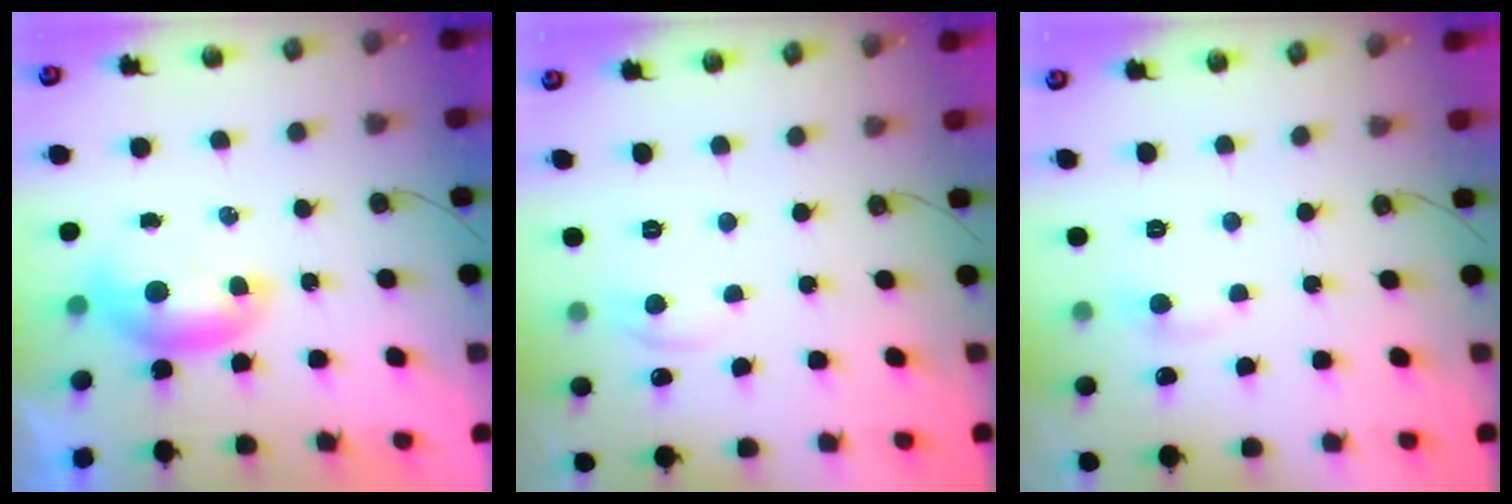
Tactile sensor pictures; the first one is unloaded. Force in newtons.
{"total": 1.3, "press": 1.0, "slide": 0.7}
{"total": 1.2, "press": 0.9, "slide": 0.8}